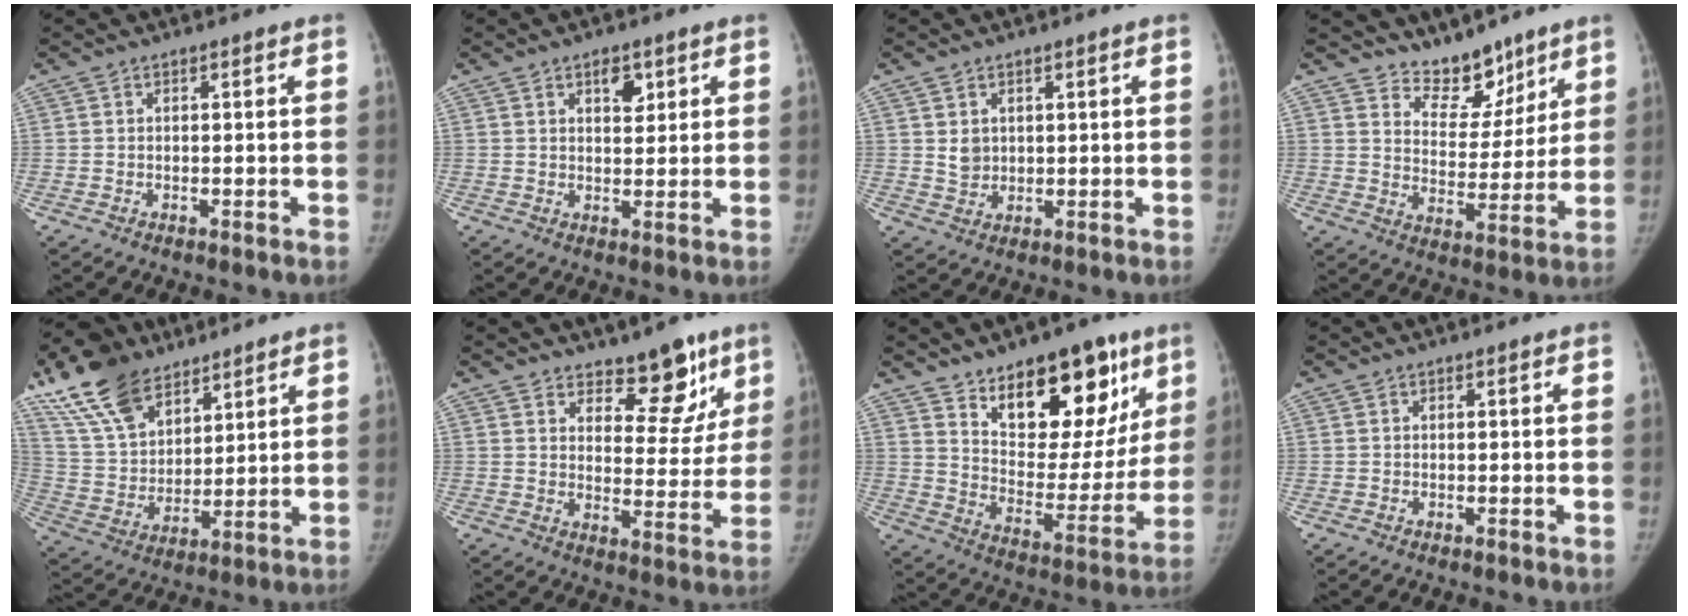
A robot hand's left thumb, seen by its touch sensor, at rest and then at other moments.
{"total": 3.7, "force": [1.9, 2.1, 2.3], "torque": [-0.011, -0.016, 0.028]}
{"total": 3.0, "force": [0.9, 2.5, 1.2], "torque": [-0.007, -0.016, 0.024]}
{"total": 9.5, "force": [7.9, 4.9, 2.2], "torque": [0.014, -0.069, 0.137]}
{"total": 19.0, "force": [12.8, 10.1, 9.8], "torque": [-0.151, -0.026, 0.245]}
{"total": 10.4, "force": [7.4, 5.3, 4.9], "torque": [-0.005, -0.055, 0.109]}
{"total": 21.4, "force": [12.7, 10.9, 13.3], "torque": [-0.119, -0.073, 0.198]}
{"total": 0.0}